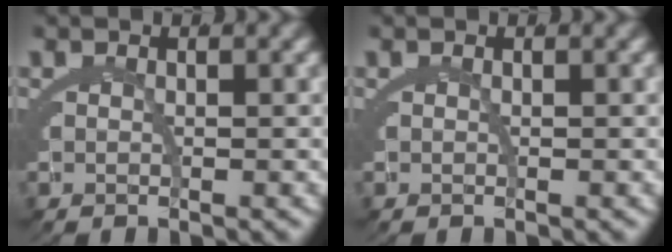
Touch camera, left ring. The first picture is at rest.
{"total": 0.0}